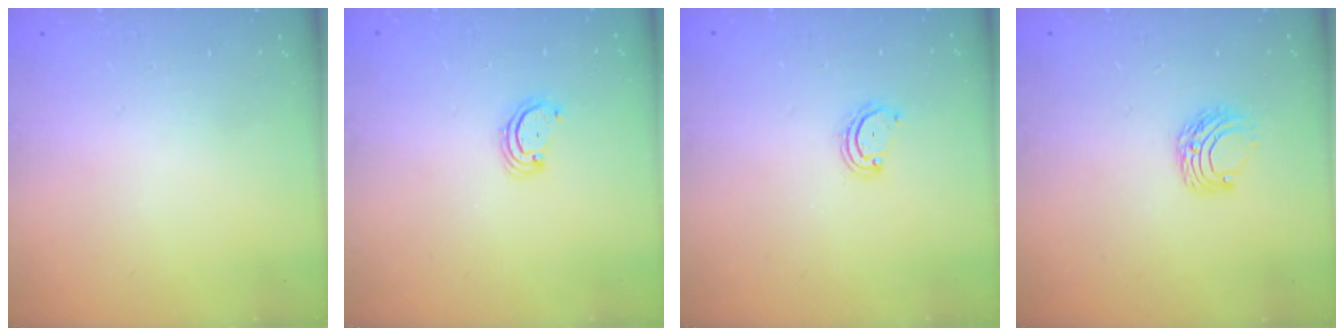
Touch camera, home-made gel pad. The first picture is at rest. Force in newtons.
{"total": 2.3, "press": 2.3, "slide": 0.2}
{"total": 2.8, "press": 2.8, "slide": 0.2}
{"total": 6.7, "press": 6.7, "slide": 0.5}